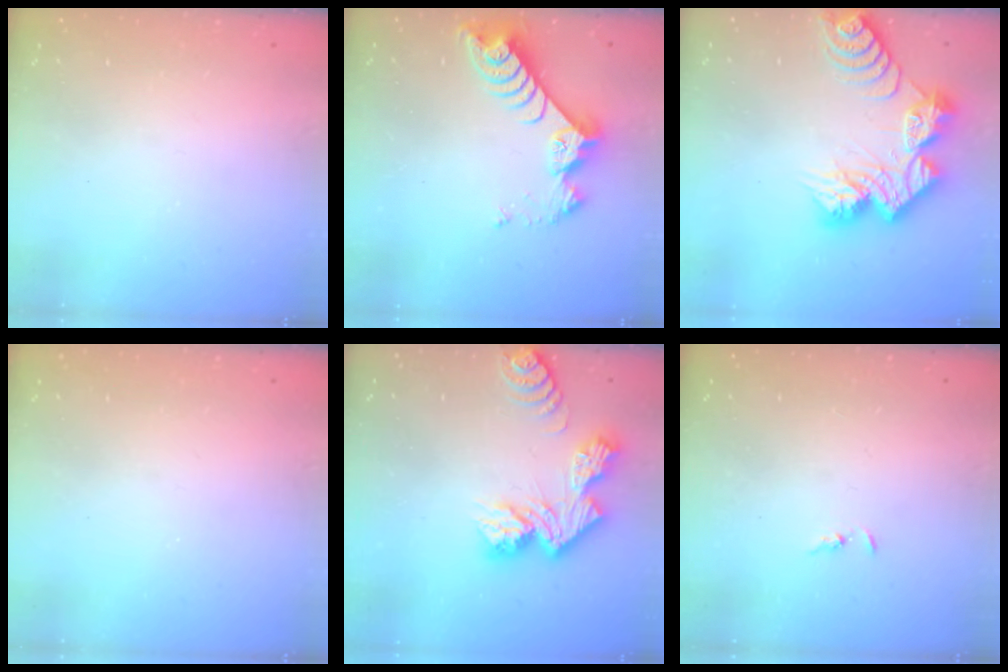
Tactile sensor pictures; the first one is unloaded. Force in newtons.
{"total": 9.4, "press": 9.3, "slide": 0.8}
{"total": 15.9, "press": 15.8, "slide": 1.3}
{"total": 0.0}
{"total": 12.2, "press": 12.1, "slide": 1.0}
{"total": 1.3, "press": 1.2, "slide": 0.3}